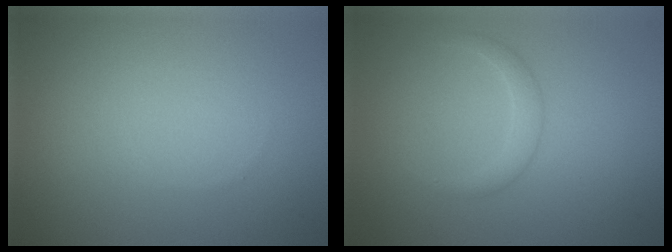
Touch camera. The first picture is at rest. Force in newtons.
{"total": 1.4, "press": 1.4, "slide": 0.1}